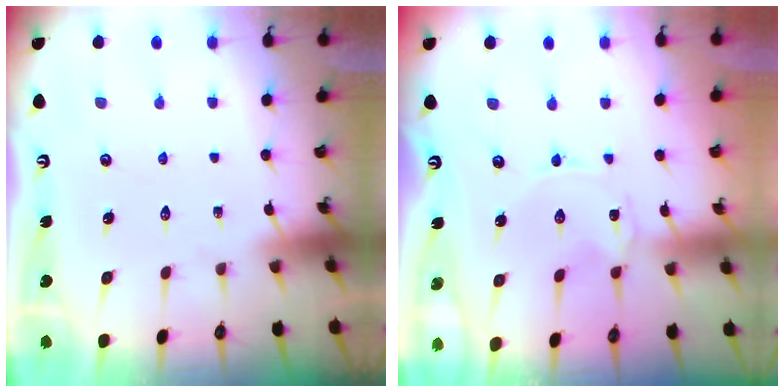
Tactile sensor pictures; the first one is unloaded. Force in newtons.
{"total": 0.0}